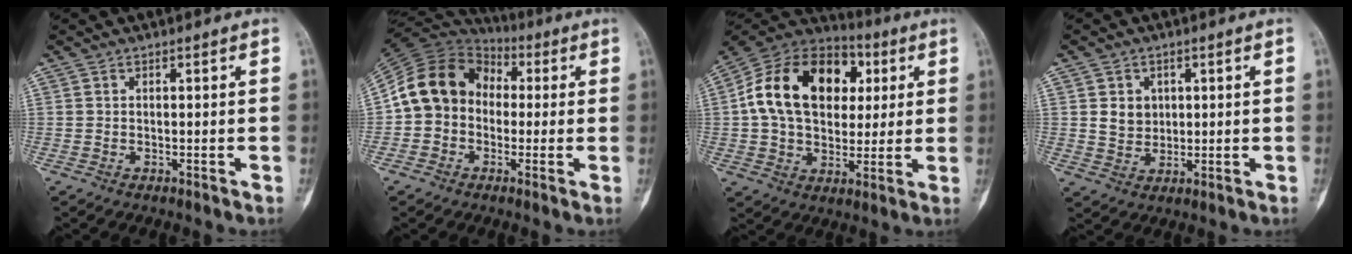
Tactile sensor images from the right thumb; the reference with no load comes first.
{"total": 13.6, "force": [0.2, 11.3, 7.5], "torque": [-0.117, 0.039, -0.011]}
{"total": 22.3, "force": [4.3, 15.5, 15.5], "torque": [-0.249, 0.019, 0.067]}
{"total": 4.7, "force": [1.1, 4.0, 2.2], "torque": [-0.015, -0.006, 0.025]}